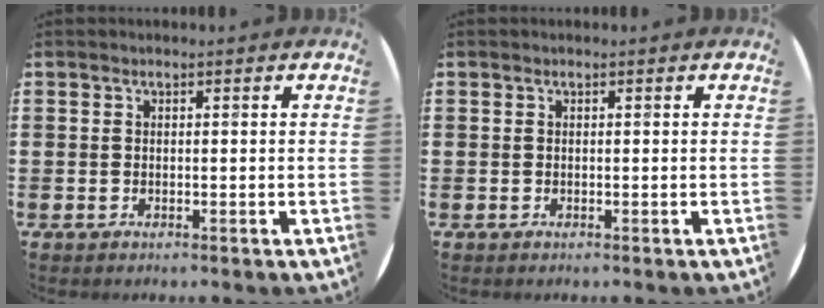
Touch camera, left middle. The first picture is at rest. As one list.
[{"total": 0.0}]